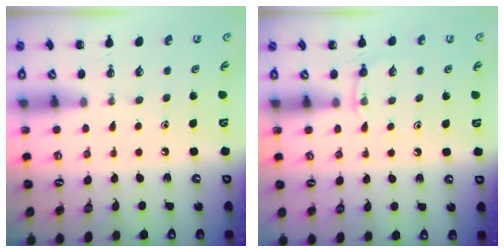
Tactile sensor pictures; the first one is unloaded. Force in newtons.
{"total": 4.8, "press": 4.5, "slide": 1.7}